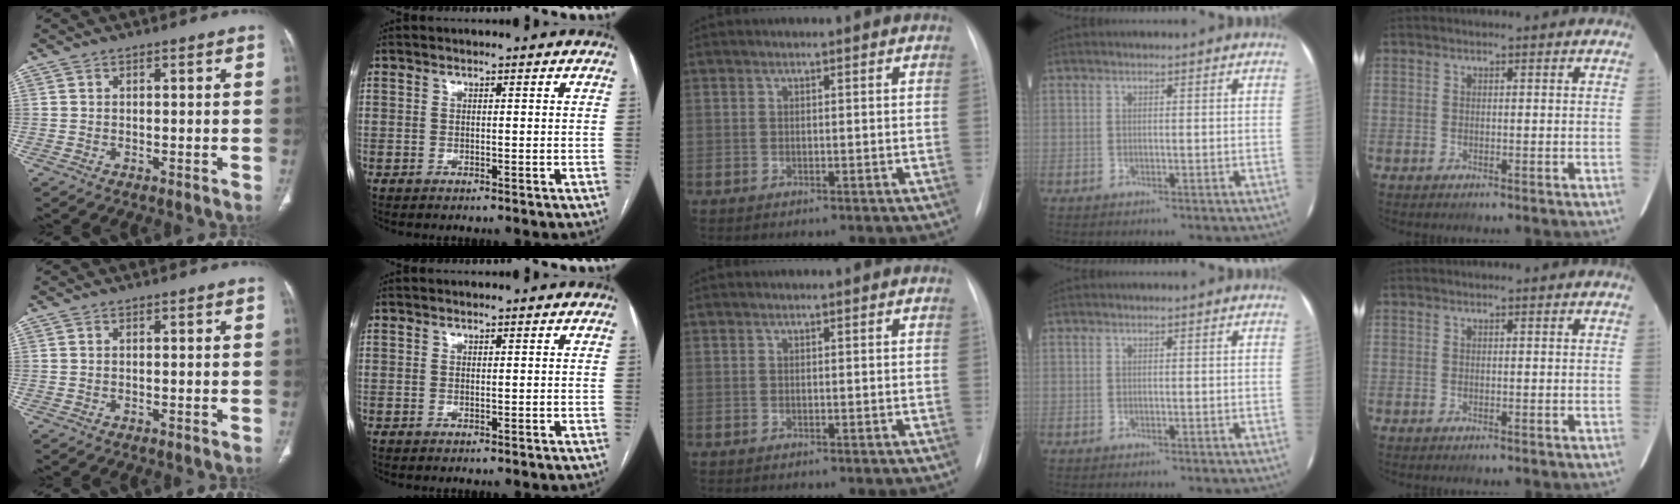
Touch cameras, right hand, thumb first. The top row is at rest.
{}